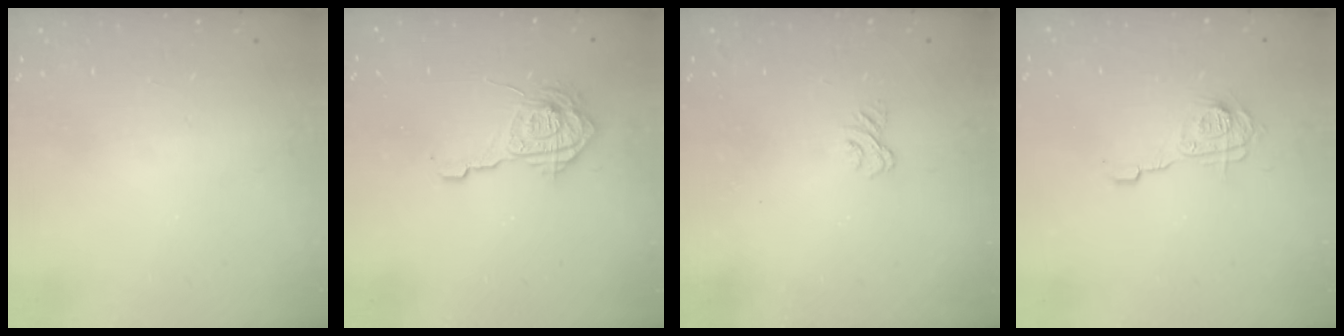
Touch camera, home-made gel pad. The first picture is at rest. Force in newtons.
{"total": 13.0, "press": 12.9, "slide": 1.3}
{"total": 2.3, "press": 1.9, "slide": 1.3}
{"total": 9.0, "press": 9.0, "slide": 0.6}